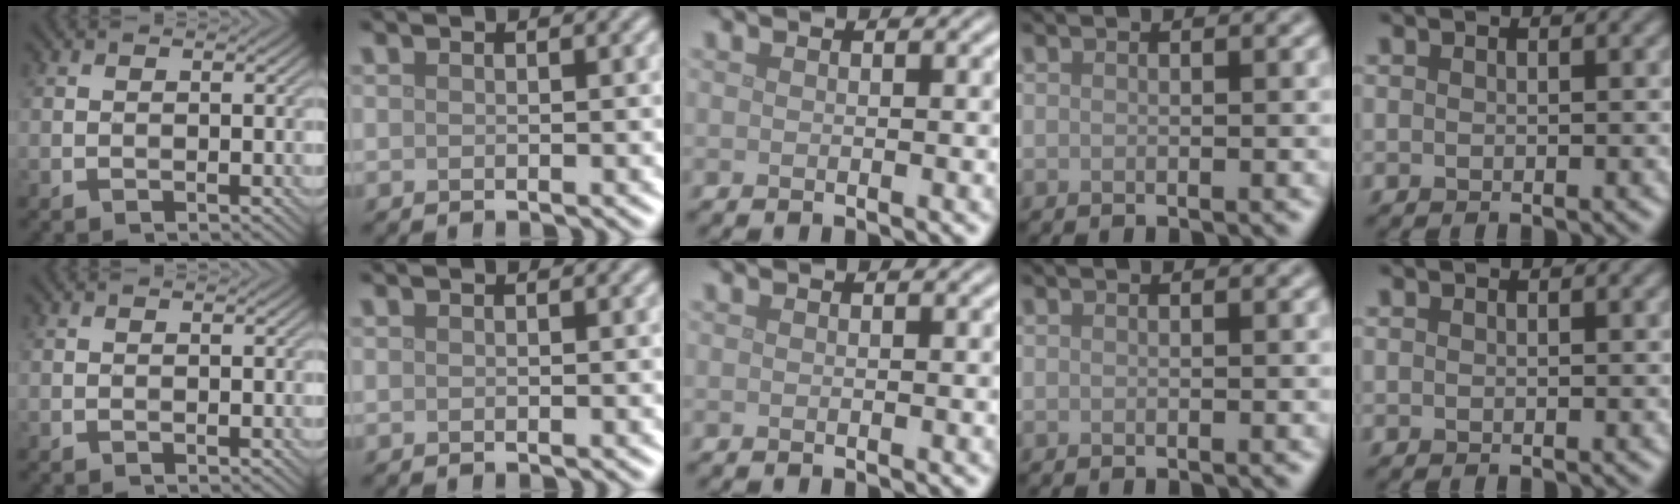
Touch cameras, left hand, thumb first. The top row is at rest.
{}